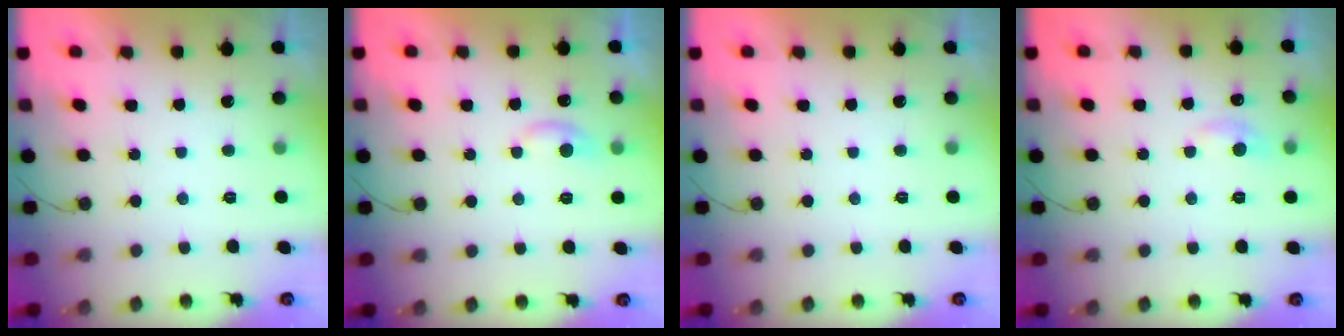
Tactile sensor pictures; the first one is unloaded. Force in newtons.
{"total": 5.2, "press": 5.2, "slide": 0.7}
{"total": 0.0}
{"total": 5.0, "press": 4.9, "slide": 0.6}